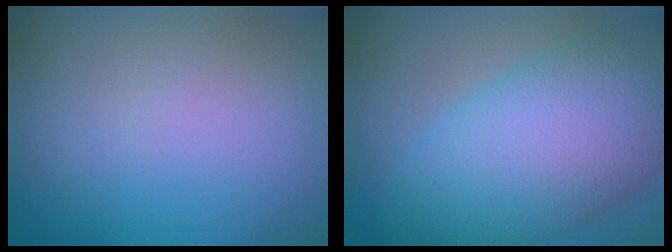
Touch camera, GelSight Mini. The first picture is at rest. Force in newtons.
{"total": 10.0, "press": 10.0, "slide": 0.2}